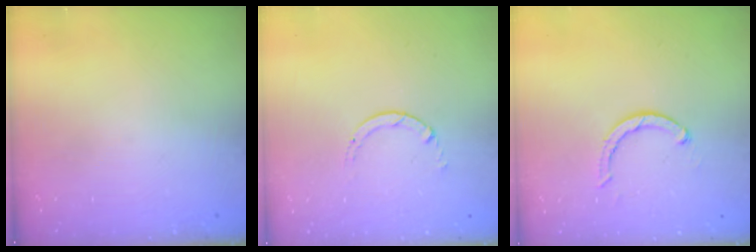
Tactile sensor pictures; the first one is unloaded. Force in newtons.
{"total": 0.6, "press": 0.5, "slide": 0.1}
{"total": 2.6, "press": 2.5, "slide": 0.4}